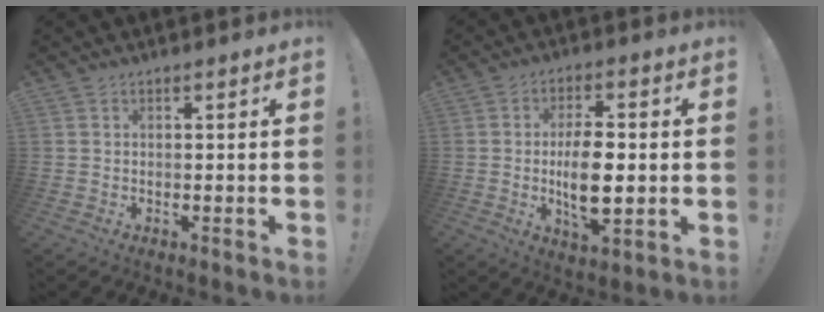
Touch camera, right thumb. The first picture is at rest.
{"total": 11.2, "force": [-0.9, 4.8, 10.1], "torque": [-0.185, -0.004, -0.021]}